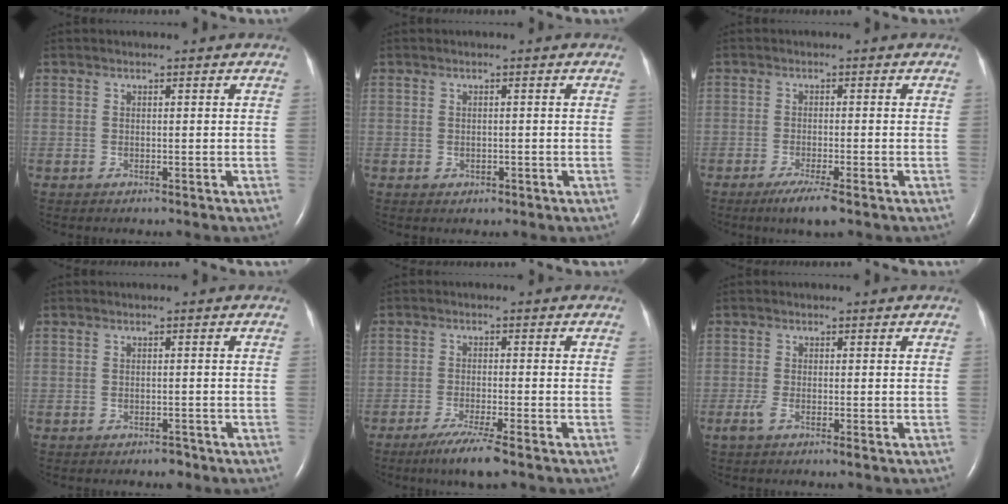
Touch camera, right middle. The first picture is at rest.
{"total": 0.9, "force": [-0.3, 0.7, 0.4], "torque": [-0.006, 0.000, -0.001]}
{"total": 4.3, "force": [-2.8, 0.1, 3.2], "torque": [-0.063, -0.013, -0.048]}
{"total": 1.1, "force": [-0.9, 0.4, 0.4], "torque": [-0.007, 0.000, -0.010]}
{"total": 5.9, "force": [-4.1, -0.3, 4.3], "torque": [-0.082, -0.018, -0.073]}
{"total": 1.8, "force": [-1.0, 0.1, 1.5], "torque": [-0.038, -0.005, -0.024]}